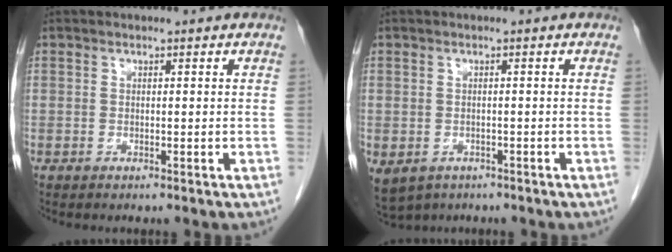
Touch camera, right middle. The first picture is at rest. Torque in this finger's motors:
{"motor_torque": [1.13, -0.60, 0.55, 0.11]}